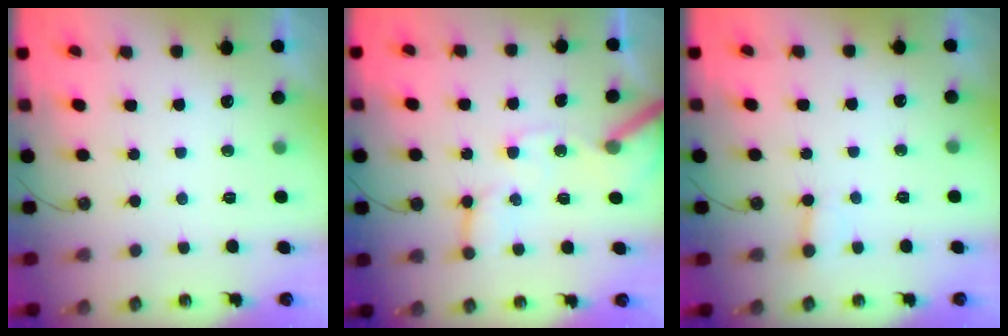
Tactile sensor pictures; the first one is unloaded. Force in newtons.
{"total": 11.7, "press": 11.6, "slide": 1.5}
{"total": 2.0, "press": 2.0, "slide": 0.0}